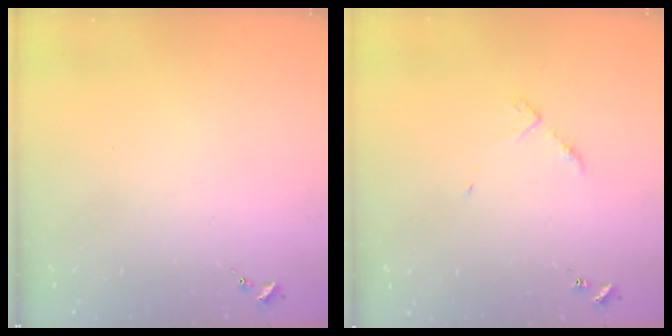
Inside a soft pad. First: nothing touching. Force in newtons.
{"total": 4.4, "press": 4.3, "slide": 0.5}